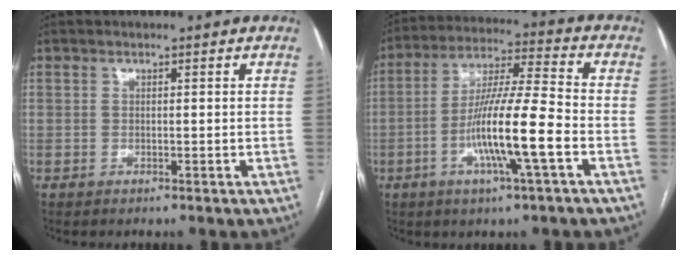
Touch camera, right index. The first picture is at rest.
{"total": 12.9, "force": [-4.0, 0.1, 12.3], "torque": [-0.226, -0.002, -0.077]}